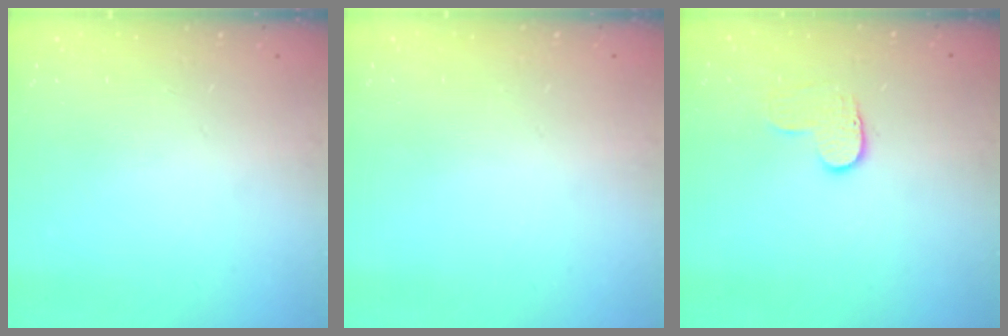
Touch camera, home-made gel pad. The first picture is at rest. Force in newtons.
{"total": 0.0}
{"total": 5.1, "press": 5.1, "slide": 0.5}